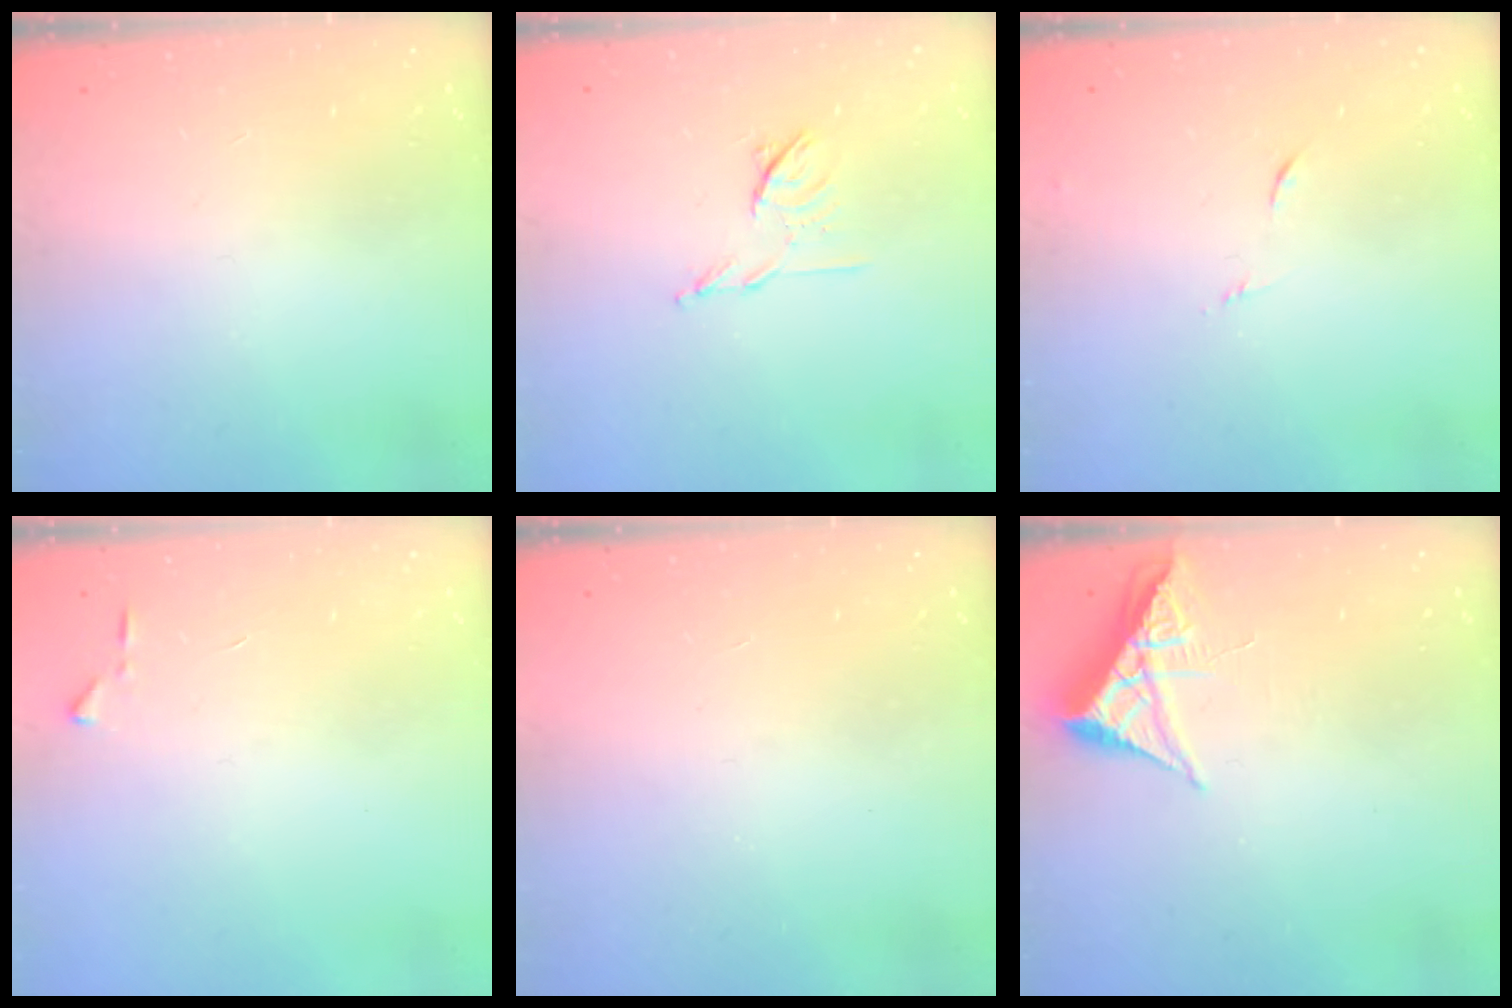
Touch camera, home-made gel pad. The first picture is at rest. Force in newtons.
{"total": 7.1, "press": 7.0, "slide": 1.2}
{"total": 5.9, "press": 5.9, "slide": 0.6}
{"total": 3.9, "press": 3.9, "slide": 0.5}
{"total": 1.7, "press": 1.6, "slide": 0.1}
{"total": 6.5, "press": 6.5, "slide": 0.7}